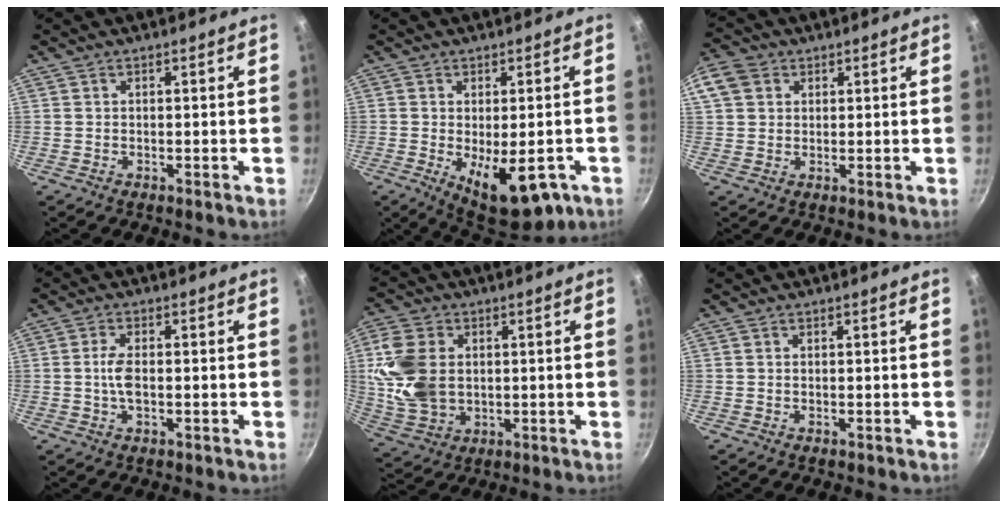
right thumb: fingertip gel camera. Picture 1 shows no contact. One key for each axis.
{"total": 13.4, "fx": -4.7, "fy": 6.1, "fz": 11.0, "tx": -0.120, "ty": -0.008, "tz": -0.048}
{"total": 7.4, "fx": 2.5, "fy": 5.9, "fz": 3.5, "tx": -0.059, "ty": 0.006, "tz": 0.036}
{"total": 4.1, "fx": -0.3, "fy": 1.9, "fz": 3.7, "tx": -0.077, "ty": 0.002, "tz": -0.012}
{"total": 13.0, "fx": 1.4, "fy": 9.6, "fz": 8.7, "tx": -0.157, "ty": -0.006, "tz": 0.037}
{"total": 0.0}